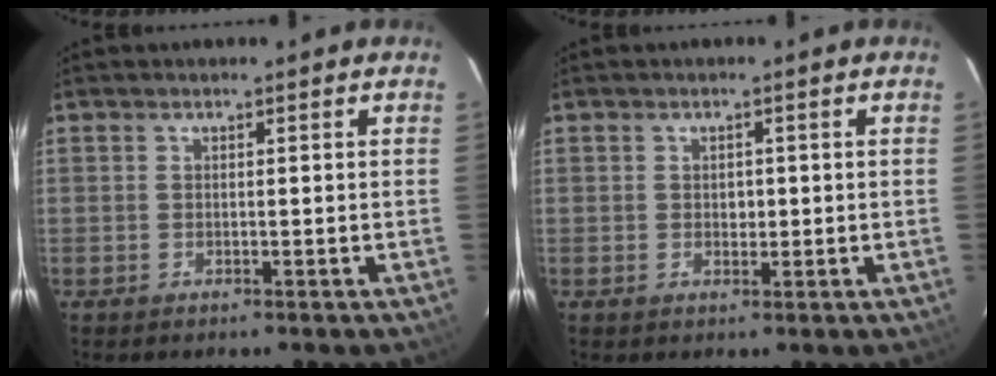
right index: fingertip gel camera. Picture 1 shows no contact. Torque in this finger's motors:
{"motor_torque": [0.17, 0.10, 0.04, 0.00]}